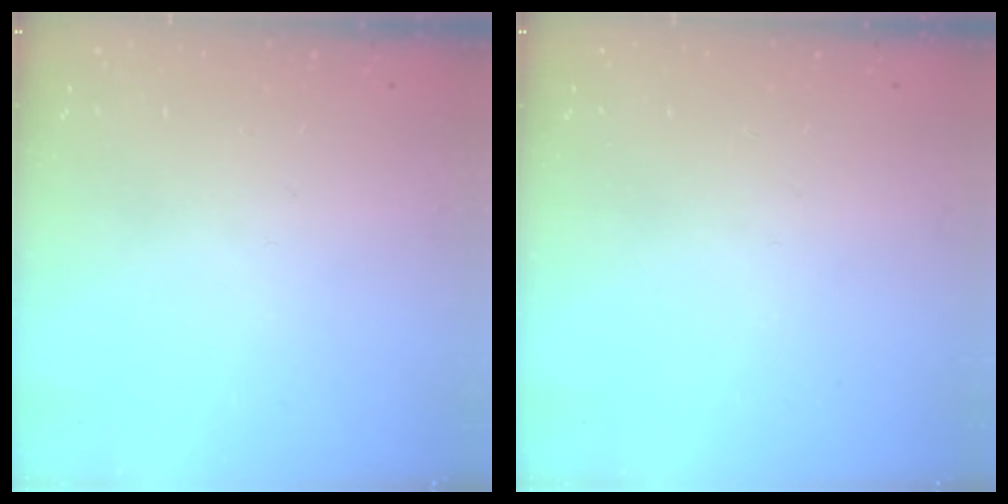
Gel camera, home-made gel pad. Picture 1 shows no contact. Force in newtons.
{"total": 0.0}